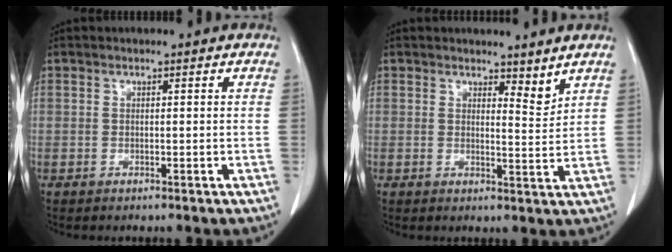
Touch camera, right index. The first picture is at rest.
{"total": 3.2, "force": [2.8, 0.9, 1.2], "torque": [-0.014, -0.016, 0.040]}